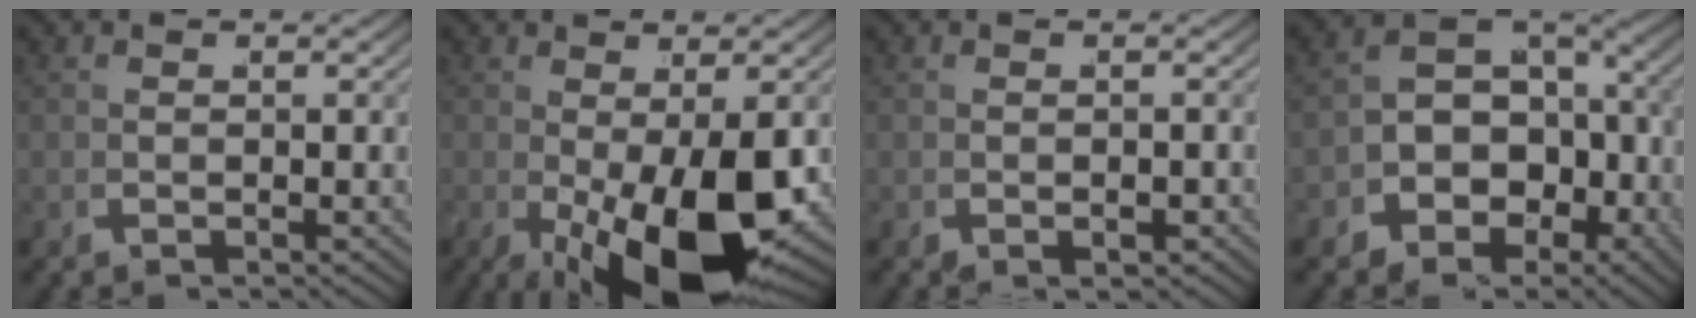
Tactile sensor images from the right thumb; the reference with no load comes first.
{"total": 10.5, "force": [-2.3, 4.6, 9.2], "torque": [-0.158, -0.034, -0.015]}
{"total": 0.7, "force": [-0.4, 0.4, 0.4], "torque": [-0.001, 0.002, -0.009]}
{"total": 9.1, "force": [-2.0, 7.4, 5.0], "torque": [-0.093, -0.026, -0.029]}